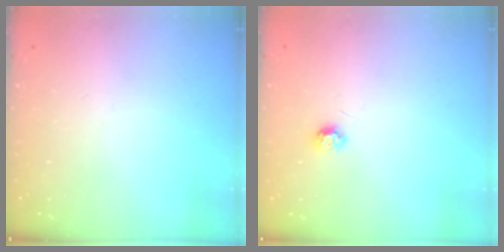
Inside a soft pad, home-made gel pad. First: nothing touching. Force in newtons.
{"total": 4.3, "press": 4.3, "slide": 0.5}